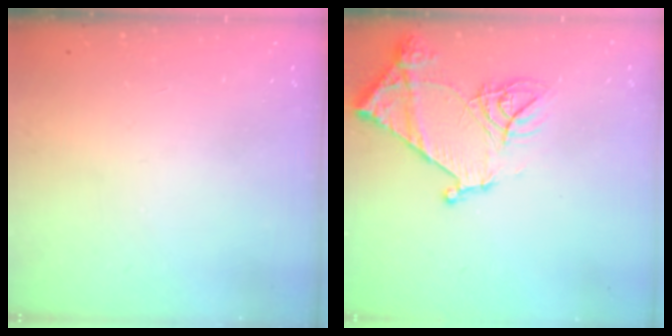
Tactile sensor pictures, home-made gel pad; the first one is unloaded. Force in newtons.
{"total": 14.8, "press": 14.7, "slide": 1.6}